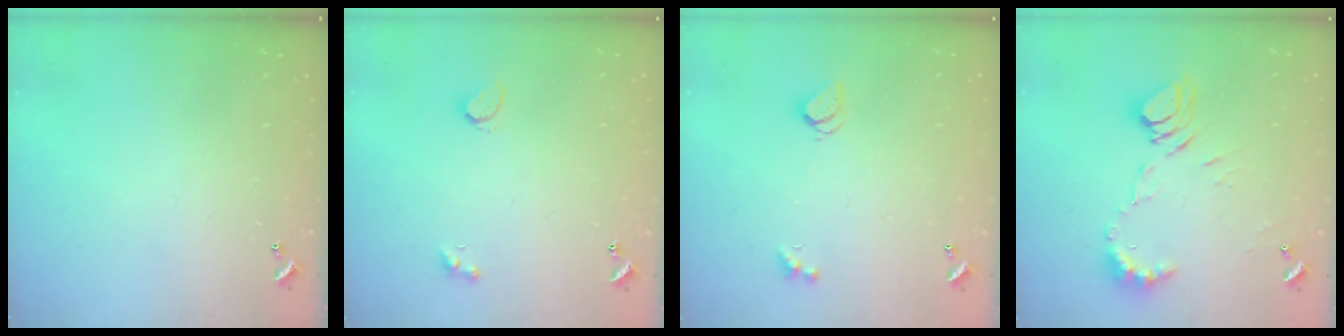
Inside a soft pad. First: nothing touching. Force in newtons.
{"total": 2.4, "press": 2.4, "slide": 0.5}
{"total": 1.8, "press": 1.8, "slide": 0.5}
{"total": 10.1, "press": 10.0, "slide": 1.3}